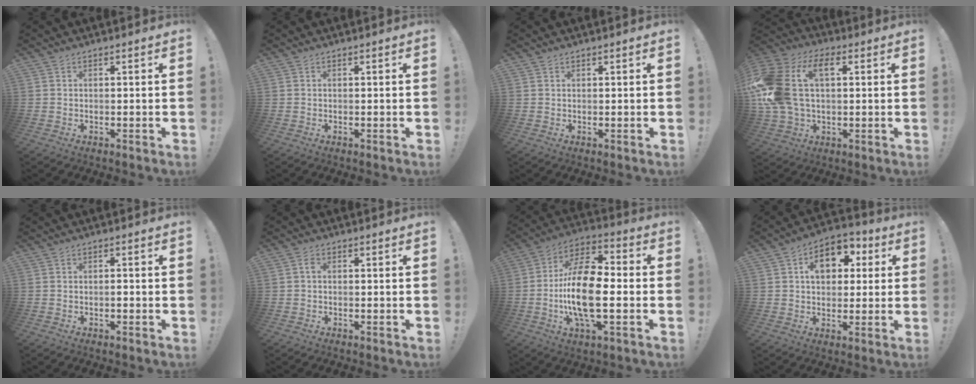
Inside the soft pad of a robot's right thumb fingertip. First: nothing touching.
{"total": 0.0}
{"total": 0.6, "force": [0.5, 0.3, 0.1], "torque": [0.006, -0.004, 0.009]}
{"total": 19.9, "force": [3.6, 13.3, 14.4], "torque": [-0.310, 0.005, 0.065]}
{"total": 0.7, "force": [-0.4, 0.4, 0.5], "torque": [-0.001, -0.001, -0.009]}
{"total": 1.3, "force": [-0.2, 0.8, 0.9], "torque": [-0.018, 0.004, -0.005]}
{"total": 18.6, "force": [-2.8, 8.4, 16.3], "torque": [-0.324, 0.006, -0.050]}
{"total": 11.6, "force": [3.5, 8.6, 7.1], "torque": [-0.095, -0.003, 0.063]}